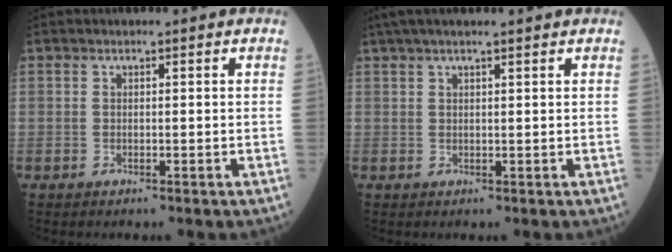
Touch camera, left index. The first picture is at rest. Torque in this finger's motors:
{"motor_torque": [0.38, -0.14, -0.01, 0.01]}